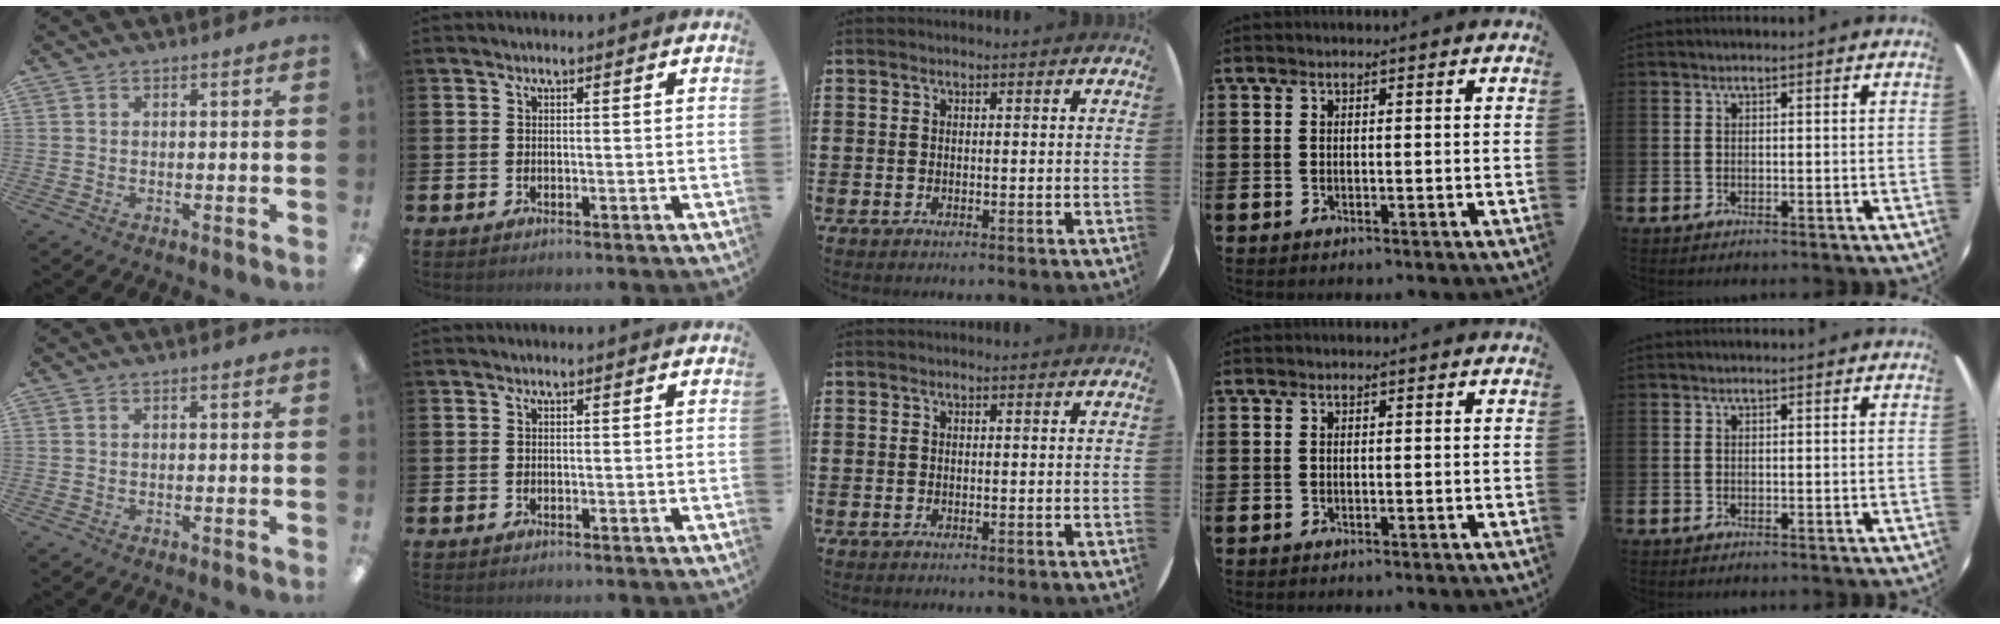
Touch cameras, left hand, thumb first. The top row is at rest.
{}